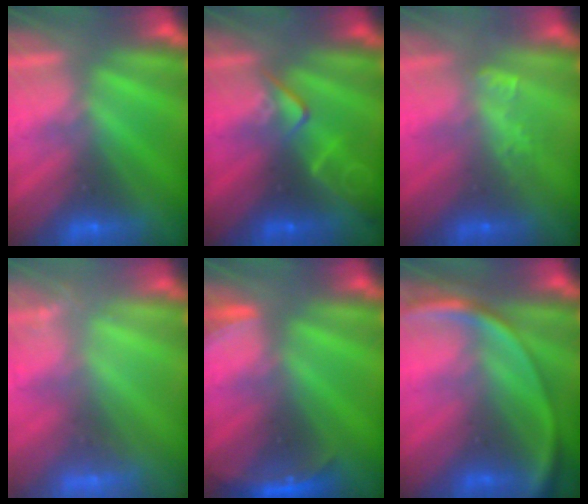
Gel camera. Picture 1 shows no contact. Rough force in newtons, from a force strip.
{"total": 2.2}
{"total": 2.2}
{"total": 2.6}
{"total": 2.8}
{"total": 2.7}